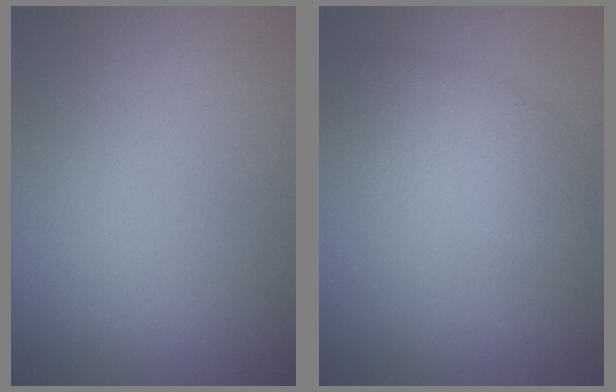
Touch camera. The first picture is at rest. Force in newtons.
{"total": 4.1, "press": 4.1, "slide": 0.1}